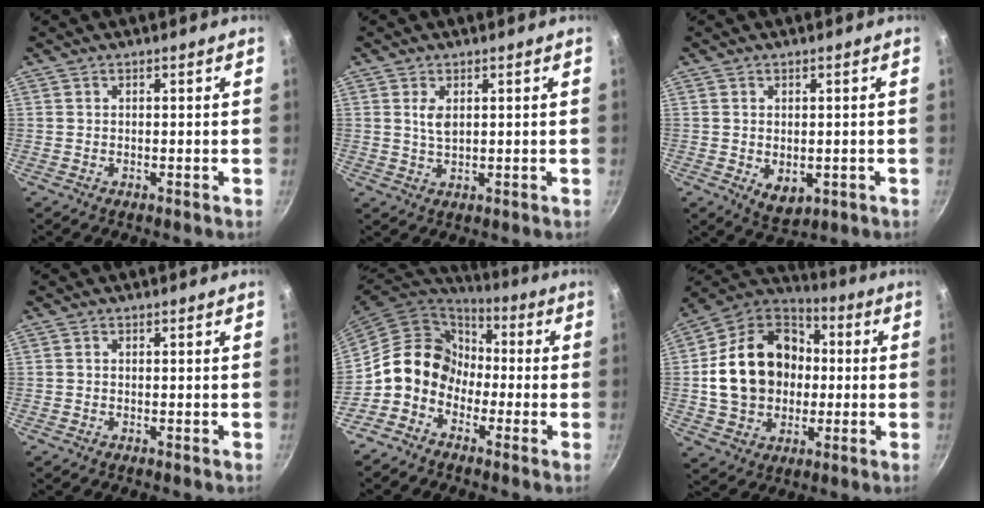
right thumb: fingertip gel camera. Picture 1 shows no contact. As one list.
[{"total": 2.9, "force": [0.9, 1.5, 2.3], "torque": [-0.040, -0.009, 0.019]}, {"total": 5.9, "force": [-0.5, 4.0, 4.3], "torque": [-0.055, -0.013, 0.007]}, {"total": 0.0}, {"total": 12.8, "force": [-3.4, 10.7, 6.2], "torque": [-0.073, 0.054, -0.089]}, {"total": 21.1, "force": [0.3, 16.9, 12.7], "torque": [-0.203, 0.041, 0.008]}]